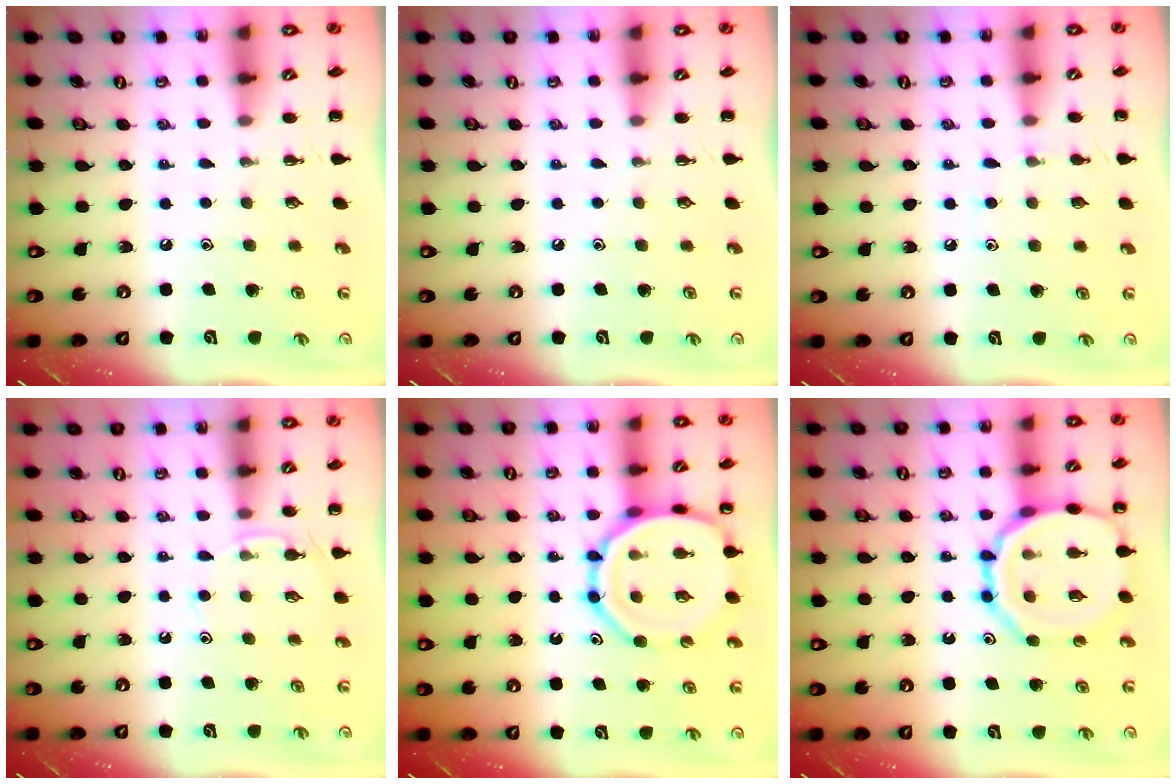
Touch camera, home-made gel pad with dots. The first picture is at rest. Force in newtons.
{"total": 0.0}
{"total": 4.4, "press": 4.1, "slide": 1.4}
{"total": 5.4, "press": 5.2, "slide": 1.4}
{"total": 13.5, "press": 13.2, "slide": 2.4}
{"total": 15.1, "press": 14.9, "slide": 1.9}